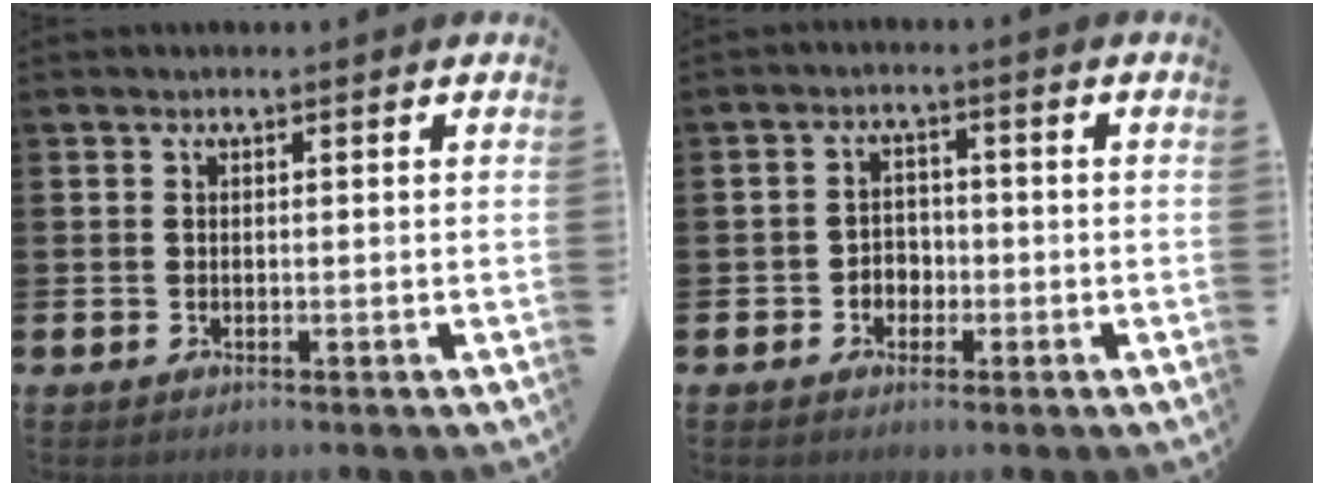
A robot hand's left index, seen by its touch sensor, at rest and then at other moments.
{"total": 2.8, "force": [-1.3, 2.3, 0.8], "torque": [-0.017, 0.005, -0.032]}